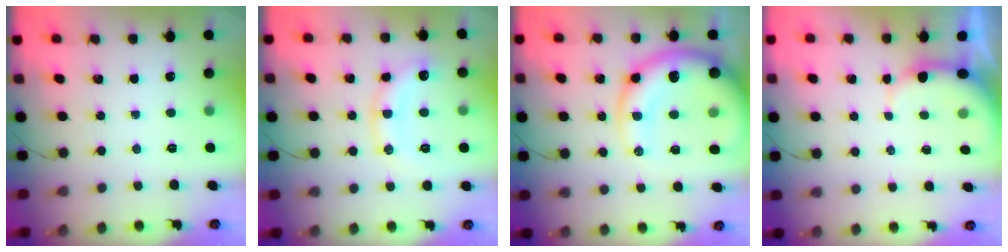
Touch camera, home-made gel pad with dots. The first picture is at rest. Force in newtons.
{"total": 11.5, "press": 11.5, "slide": 0.6}
{"total": 18.7, "press": 18.2, "slide": 4.3}
{"total": 4.8, "press": 4.7, "slide": 0.8}